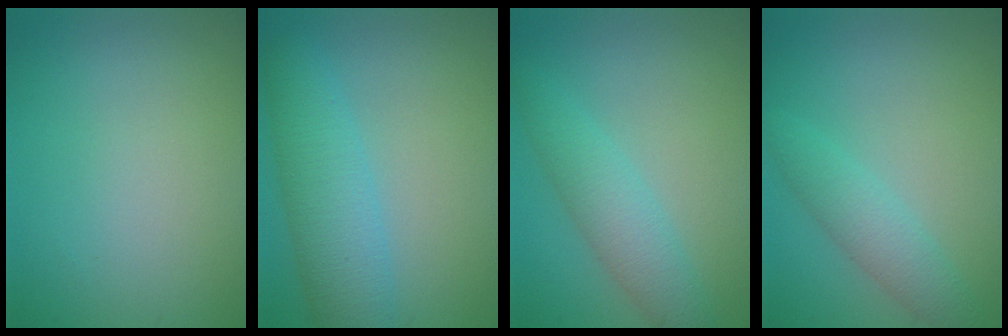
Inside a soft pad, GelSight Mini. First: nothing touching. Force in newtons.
{"total": 5.6, "press": 5.6, "slide": 0.2}
{"total": 3.5, "press": 3.5, "slide": 0.1}
{"total": 2.8, "press": 2.8, "slide": 0.2}